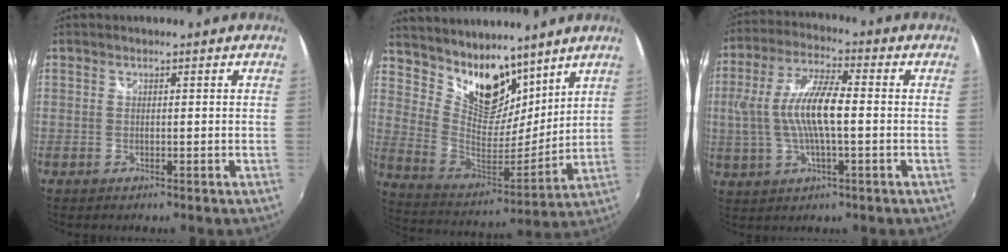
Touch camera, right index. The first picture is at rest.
{"total": 16.0, "force": [11.8, 8.5, 6.9], "torque": [-0.142, 0.005, 0.223]}
{"total": 12.1, "force": [-0.5, 3.3, 11.7], "torque": [-0.231, 0.006, -0.008]}